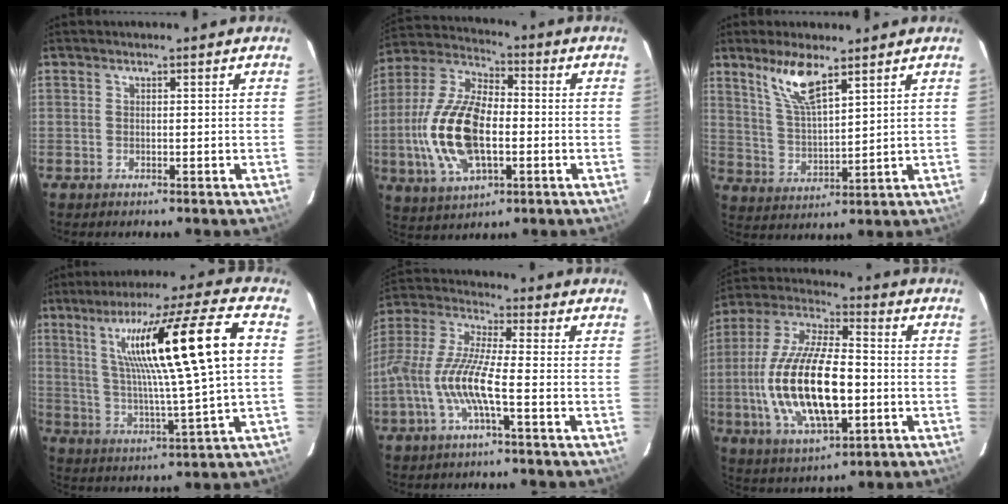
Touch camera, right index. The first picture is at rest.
{"total": 18.3, "force": [-3.0, 9.0, 15.6], "torque": [-0.333, 0.001, -0.055]}
{"total": 8.7, "force": [5.8, 2.1, 6.2], "torque": [-0.119, 0.000, 0.121]}
{"total": 19.7, "force": [4.7, 0.4, 19.1], "torque": [-0.316, 0.008, 0.089]}
{"total": 11.8, "force": [-3.9, 1.6, 11.0], "torque": [-0.234, -0.001, -0.079]}
{"total": 20.9, "force": [-3.5, 8.4, 18.8], "torque": [-0.384, -0.009, -0.059]}